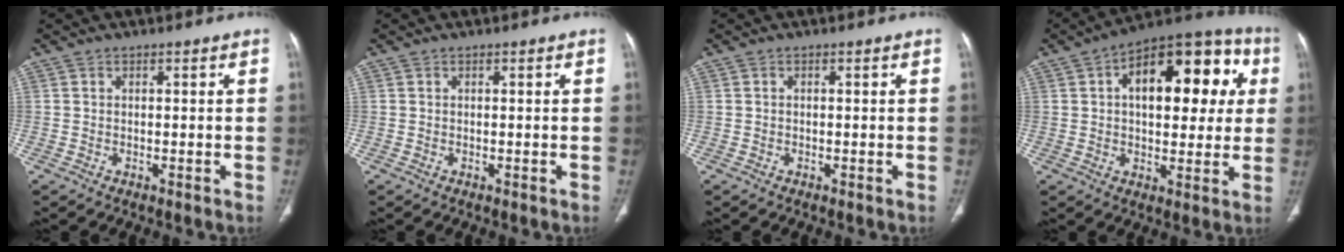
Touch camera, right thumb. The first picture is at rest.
{"total": 0.0}
{"total": 0.0}
{"total": 21.7, "force": [5.2, 11.2, 17.9], "torque": [-0.203, 0.028, 0.065]}